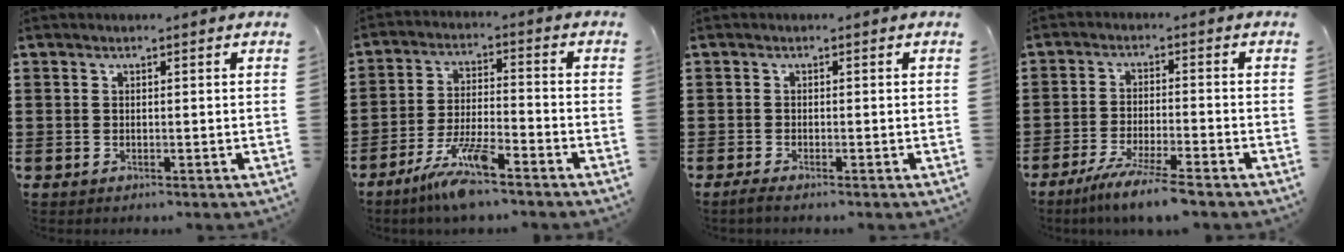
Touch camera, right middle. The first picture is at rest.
{"total": 8.2, "force": [-6.1, 0.9, 5.4], "torque": [-0.116, -0.010, -0.116]}
{"total": 0.9, "force": [-0.7, 0.0, 0.5], "torque": [-0.011, -0.005, -0.012]}
{"total": 5.8, "force": [-4.9, -0.5, 3.1], "torque": [-0.060, -0.020, -0.090]}